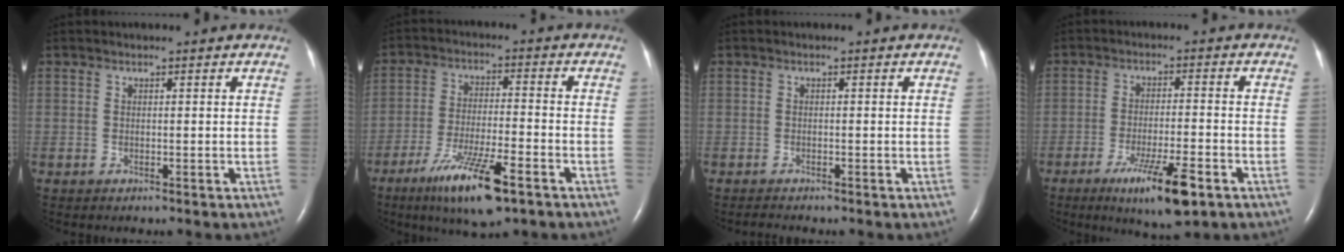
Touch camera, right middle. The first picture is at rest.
{"total": 11.7, "force": [-7.0, 1.6, 9.3], "torque": [-0.179, -0.027, -0.117]}
{"total": 0.9, "force": [-0.9, 0.0, 0.1], "torque": [-0.007, -0.005, -0.014]}
{"total": 9.4, "force": [-5.3, 1.0, 7.6], "torque": [-0.135, -0.019, -0.084]}